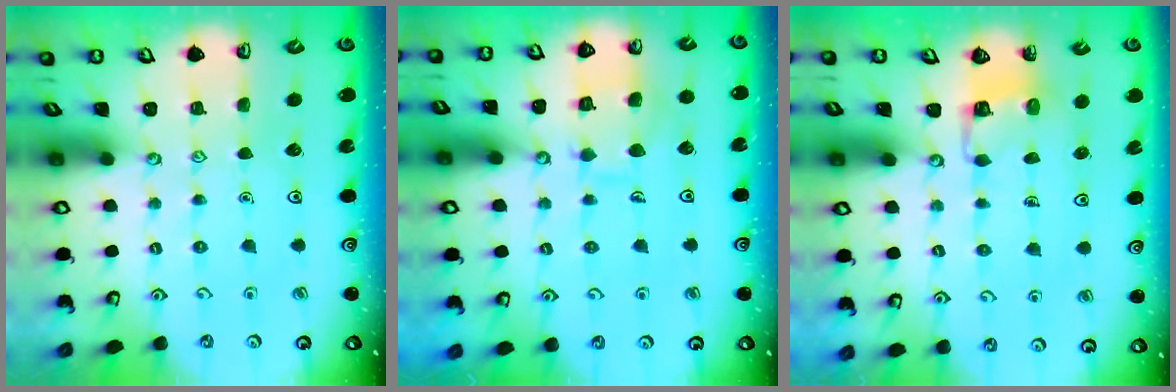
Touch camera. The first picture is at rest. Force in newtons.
{"total": 9.3, "press": 9.3, "slide": 0.8}
{"total": 2.8, "press": 2.8, "slide": 0.2}